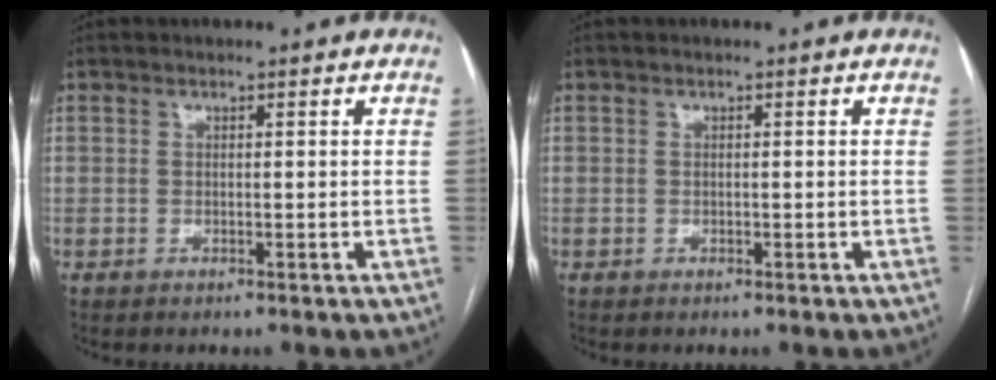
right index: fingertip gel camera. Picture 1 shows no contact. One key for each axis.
{"total": 0.0}